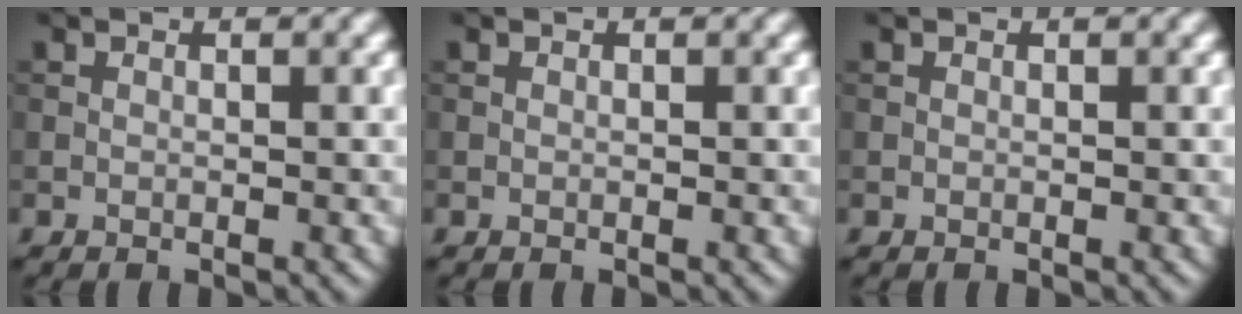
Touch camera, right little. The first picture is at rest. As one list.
[{"total": 0.0}, {"total": 0.0}]